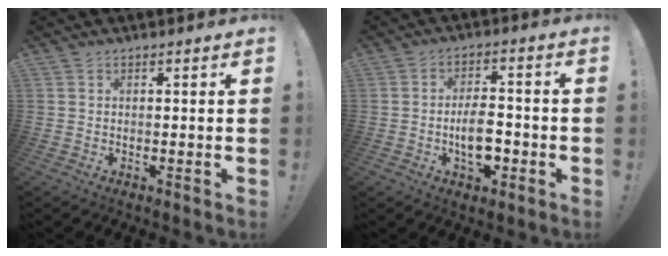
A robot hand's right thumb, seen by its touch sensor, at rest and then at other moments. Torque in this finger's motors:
{"motor_torque": [0.16, 0.22, 0.61, -0.50, 0.03]}